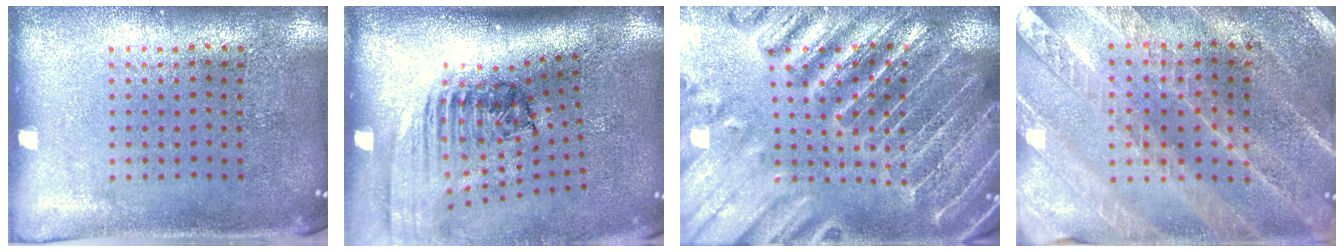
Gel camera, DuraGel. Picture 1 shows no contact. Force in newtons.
{"total": 2.4, "press": 1.6, "slide": 1.7}
{"total": 4.4, "press": 4.0, "slide": 1.7}
{"total": 2.4, "press": 2.4, "slide": 0.4}